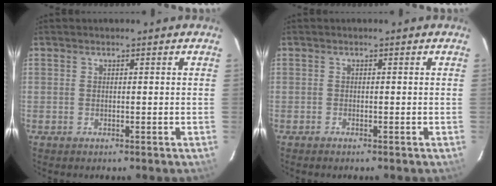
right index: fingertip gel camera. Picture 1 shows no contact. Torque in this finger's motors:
{"motor_torque": [-0.02, -0.07, 0.08, 0.01]}